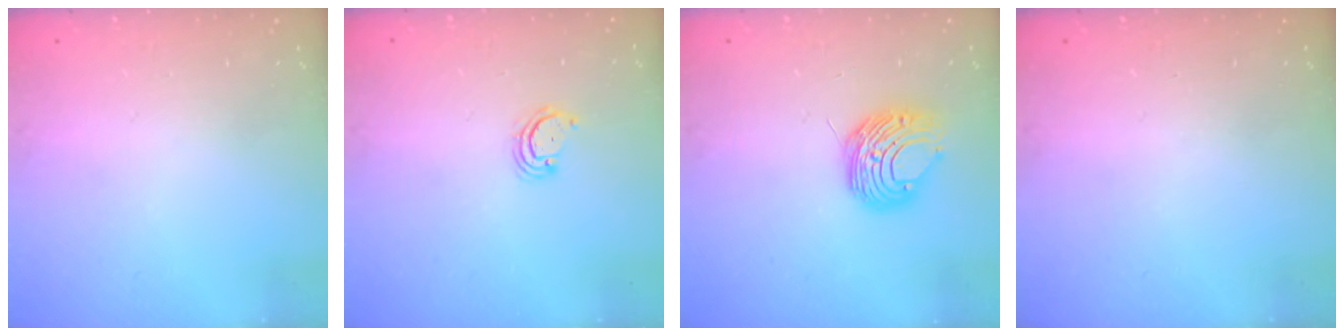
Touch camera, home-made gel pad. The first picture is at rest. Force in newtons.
{"total": 2.9, "press": 2.8, "slide": 0.4}
{"total": 10.3, "press": 10.2, "slide": 1.1}
{"total": 0.0}